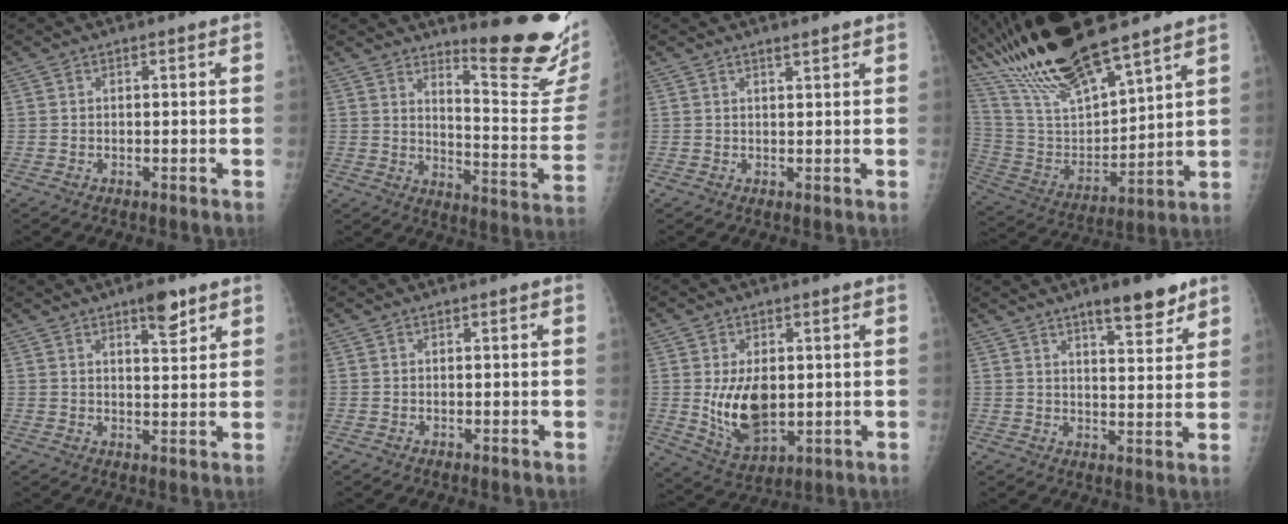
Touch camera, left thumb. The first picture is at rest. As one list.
[{"total": 17.2, "force": [13.1, 2.4, 10.9], "torque": [-0.125, -0.138, 0.185]}, {"total": 1.4, "force": [1.2, 0.0, 0.8], "torque": [-0.006, -0.010, 0.022]}, {"total": 23.8, "force": [18.7, 5.3, 13.8], "torque": [-0.240, -0.056, 0.360]}, {"total": 5.2, "force": [3.4, 1.6, 3.5], "torque": [-0.034, -0.021, 0.051]}, {"total": 0.0}, {"total": 10.3, "force": [0.3, 6.1, 8.3], "torque": [-0.122, -0.020, 0.026]}, {"total": 8.5, "force": [6.0, 2.1, 5.7], "torque": [-0.058, -0.037, 0.090]}]